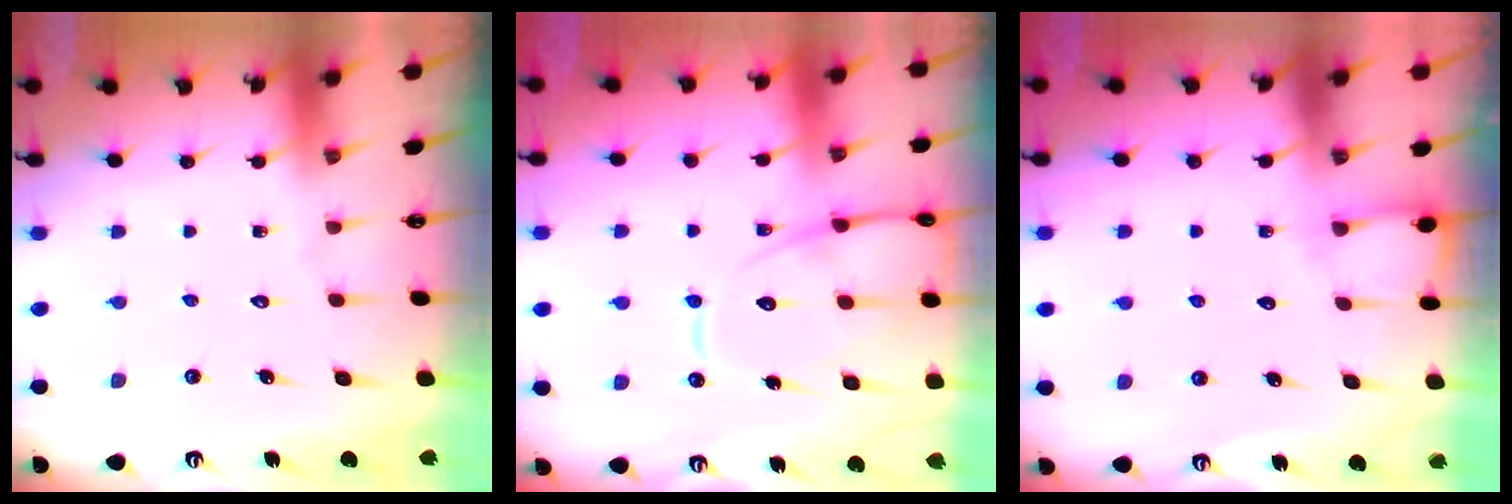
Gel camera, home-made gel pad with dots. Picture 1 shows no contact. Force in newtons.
{"total": 13.9, "press": 13.8, "slide": 1.4}
{"total": 5.8, "press": 5.8, "slide": 0.5}